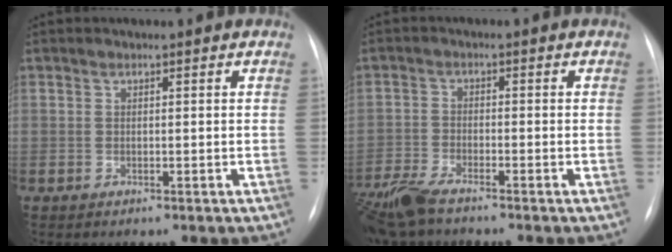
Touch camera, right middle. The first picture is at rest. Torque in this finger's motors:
{"motor_torque": [0.93, -0.87, 0.21, 0.07]}